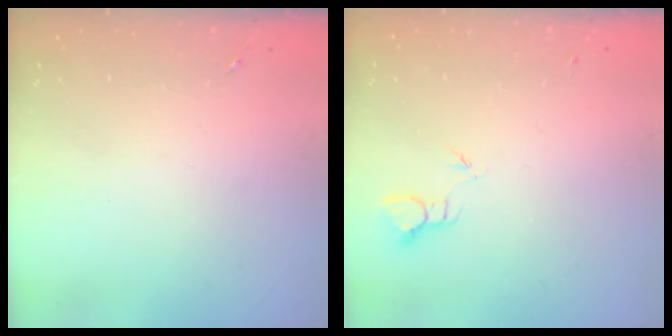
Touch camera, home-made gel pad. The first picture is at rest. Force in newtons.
{"total": 2.3, "press": 2.3, "slide": 0.1}